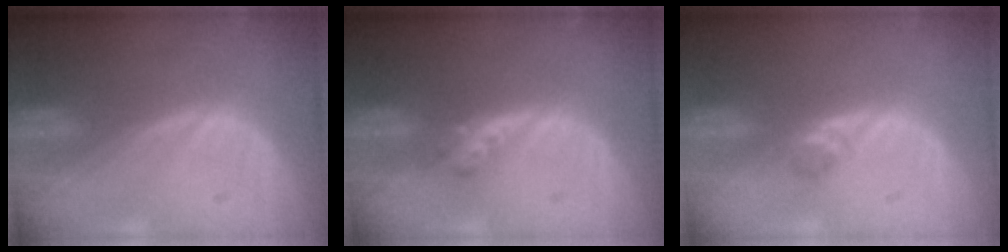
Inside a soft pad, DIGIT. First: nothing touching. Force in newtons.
{"total": 2.7, "press": 2.3, "slide": 1.3}
{"total": 1.6, "press": 1.4, "slide": 0.8}